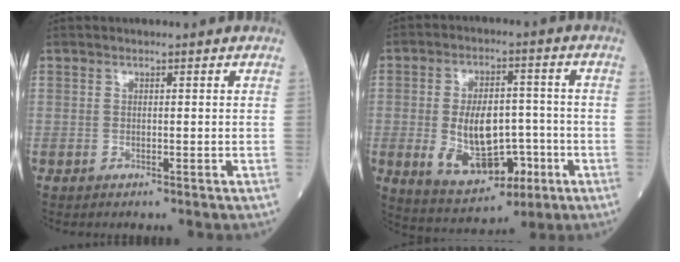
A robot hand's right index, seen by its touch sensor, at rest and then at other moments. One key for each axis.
{"total": 12.0, "fx": -2.8, "fy": 6.4, "fz": 9.8, "tx": -0.180, "ty": 0.002, "tz": -0.033}